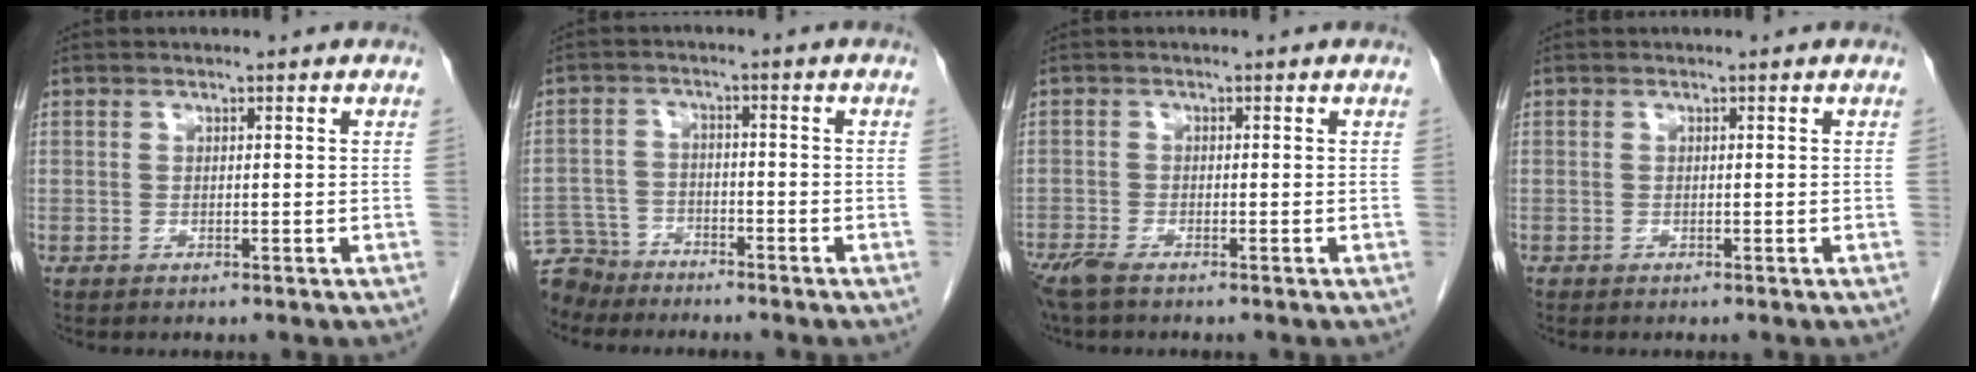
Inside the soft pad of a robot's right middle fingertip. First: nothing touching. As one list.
[{"total": 6.2, "force": [-5.8, 2.2, -0.3], "torque": [0.010, -0.003, -0.108]}, {"total": 3.8, "force": [-2.9, 0.7, 2.3], "torque": [-0.052, -0.013, -0.056]}, {"total": 0.0}]